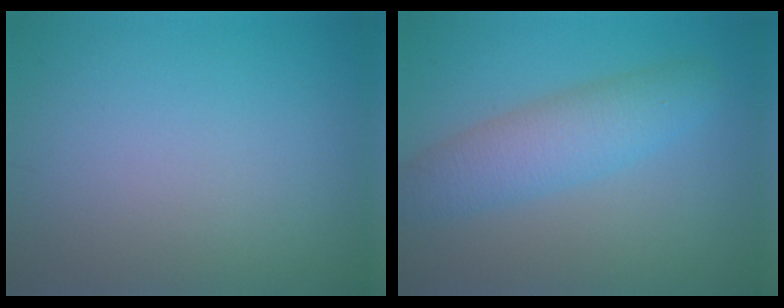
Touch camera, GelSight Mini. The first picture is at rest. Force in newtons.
{"total": 4.6, "press": 4.6, "slide": 0.1}